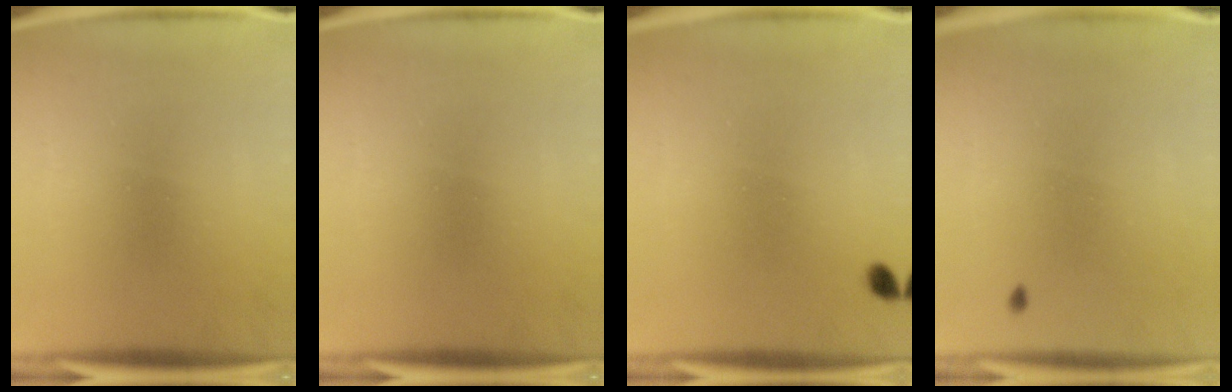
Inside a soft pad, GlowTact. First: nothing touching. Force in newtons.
{"total": 0.0}
{"total": 1.1}
{"total": 0.9}